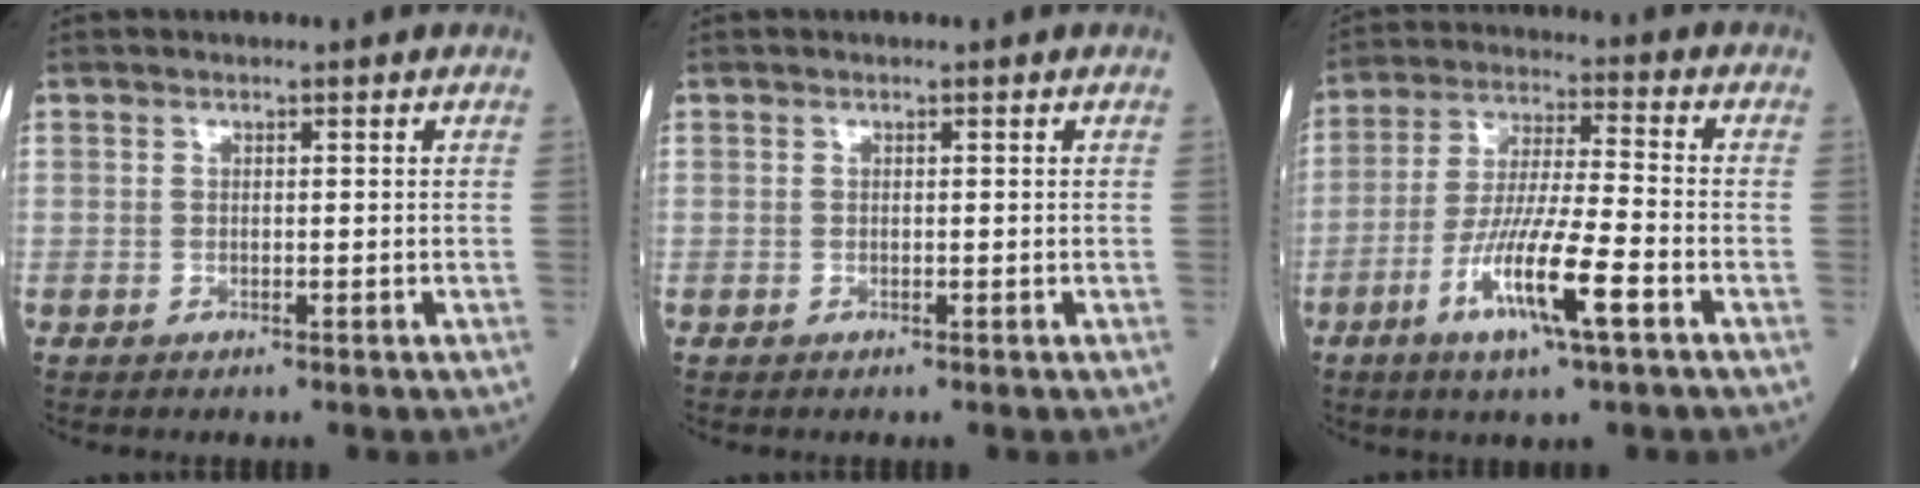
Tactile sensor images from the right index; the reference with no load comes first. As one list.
[{"total": 0.0}, {"total": 11.9, "force": [-5.2, 0.6, 10.7], "torque": [-0.206, -0.015, -0.095]}]